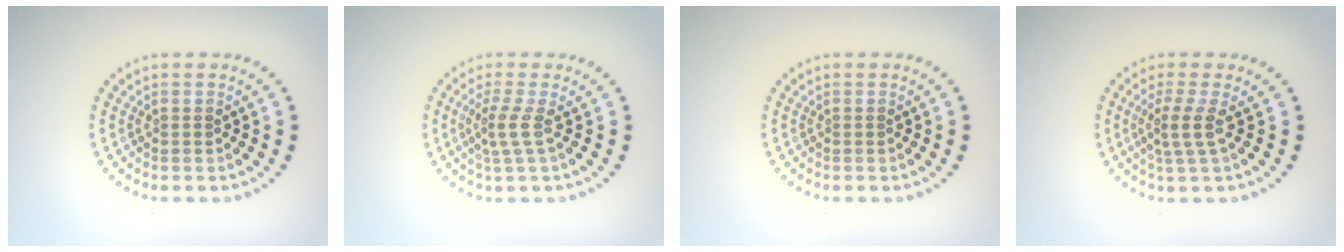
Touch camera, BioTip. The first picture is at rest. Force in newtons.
{"total": 2.0, "press": 1.3, "slide": 1.6}
{"total": 0.0}
{"total": 2.1, "press": 1.6, "slide": 1.5}